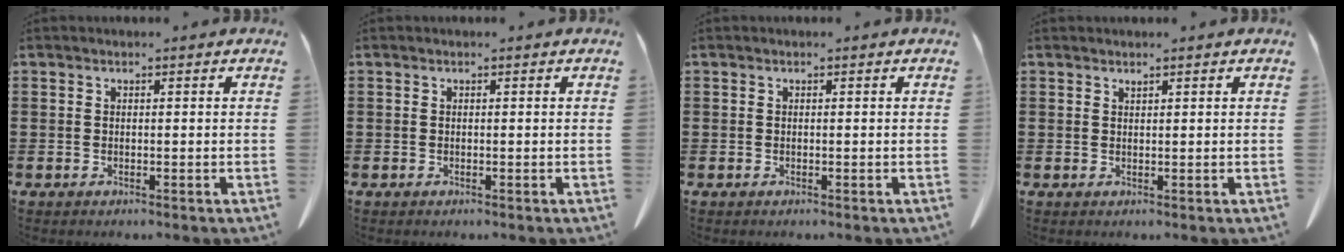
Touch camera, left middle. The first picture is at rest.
{"total": 0.0}
{"total": 0.0}
{"total": 0.6, "force": [0.6, 0.0, 0.2], "torque": [-0.006, -0.003, 0.012]}